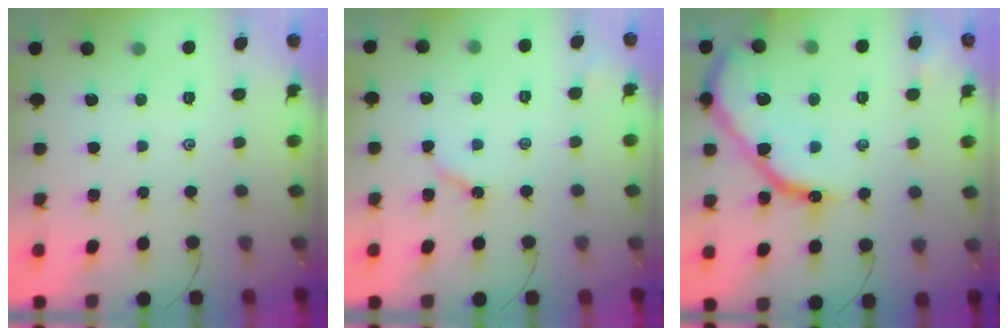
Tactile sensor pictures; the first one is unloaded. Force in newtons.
{"total": 4.8, "press": 4.8, "slide": 0.6}
{"total": 17.2, "press": 17.1, "slide": 1.6}